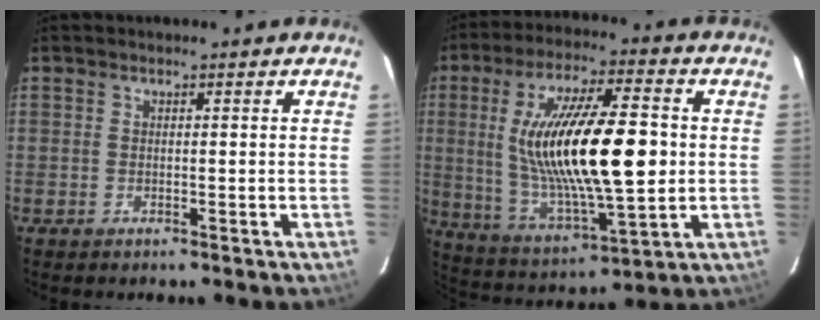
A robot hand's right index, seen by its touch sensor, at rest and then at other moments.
{"total": 22.6, "force": [1.5, 6.2, 21.7], "torque": [-0.402, -0.003, 0.043]}